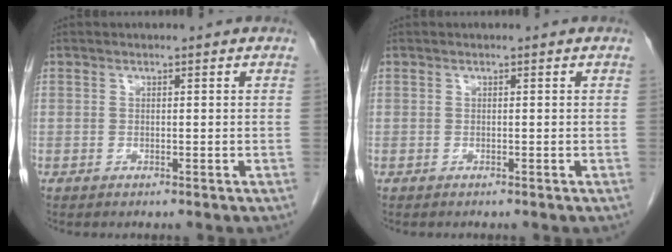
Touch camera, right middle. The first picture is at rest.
{"total": 0.0}